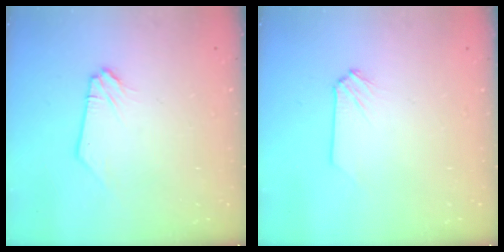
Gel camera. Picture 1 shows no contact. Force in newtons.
{"total": 0.0}